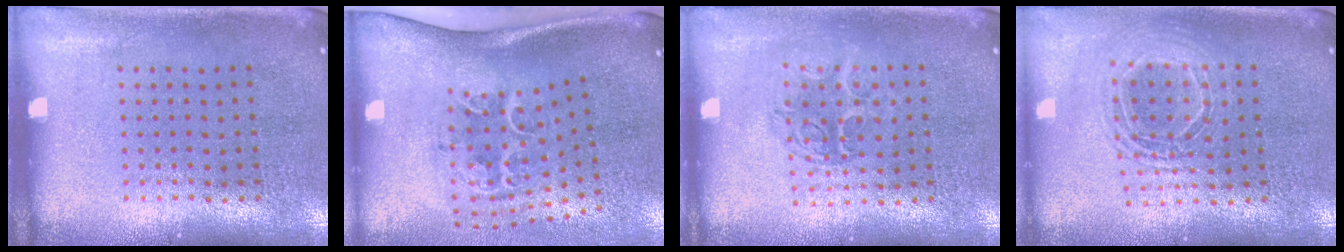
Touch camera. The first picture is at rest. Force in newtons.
{"total": 2.2, "press": 1.3, "slide": 1.8}
{"total": 1.3, "press": 1.1, "slide": 0.7}
{"total": 1.7, "press": 1.4, "slide": 0.9}